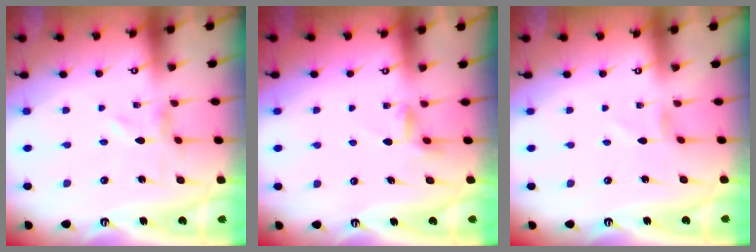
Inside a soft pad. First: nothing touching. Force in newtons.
{"total": 4.7, "press": 4.6, "slide": 0.4}
{"total": 0.0}